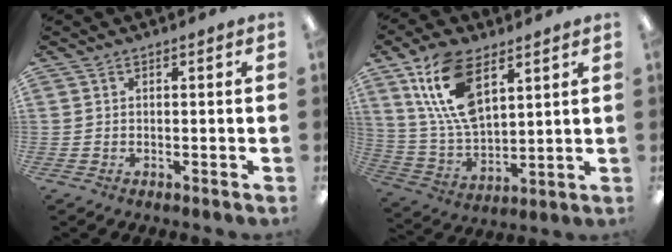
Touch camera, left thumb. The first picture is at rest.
{"total": 16.8, "force": [8.2, 9.0, 11.5], "torque": [-0.251, -0.018, 0.148]}